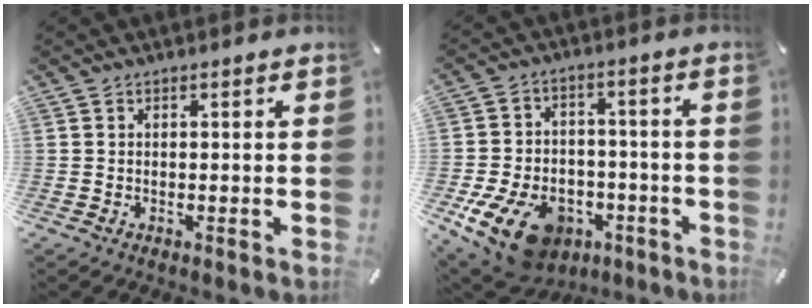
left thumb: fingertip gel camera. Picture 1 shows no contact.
{"total": 14.9, "force": [-7.5, 9.8, 8.4], "torque": [-0.165, 0.045, -0.126]}